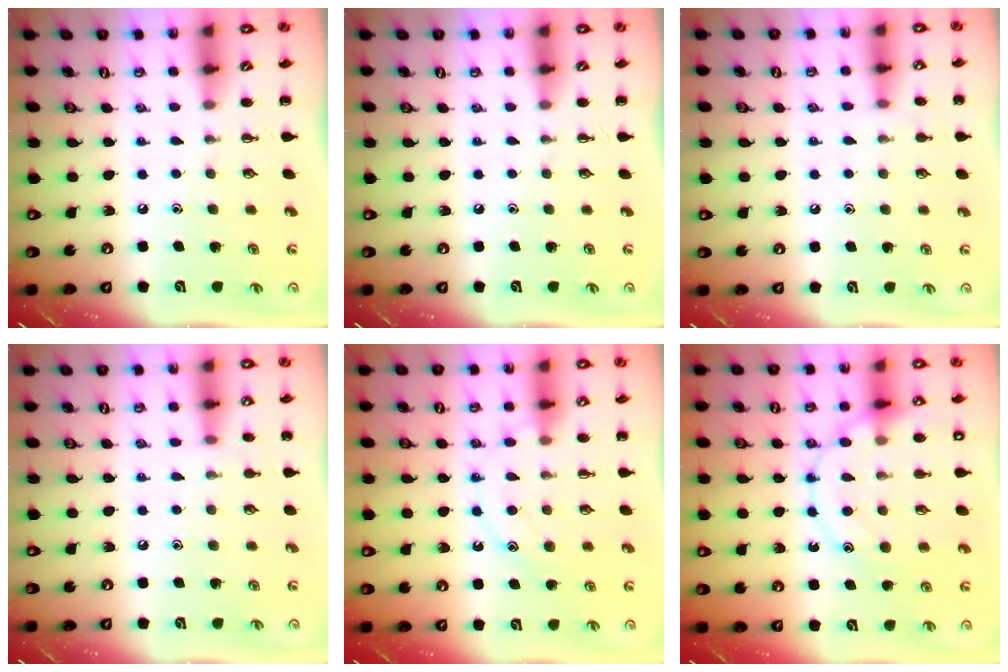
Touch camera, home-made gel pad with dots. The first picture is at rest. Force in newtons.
{"total": 0.0}
{"total": 4.6, "press": 4.3, "slide": 1.6}
{"total": 4.1, "press": 3.8, "slide": 1.5}
{"total": 11.6, "press": 11.6, "slide": 0.8}
{"total": 15.7, "press": 15.7, "slide": 1.2}